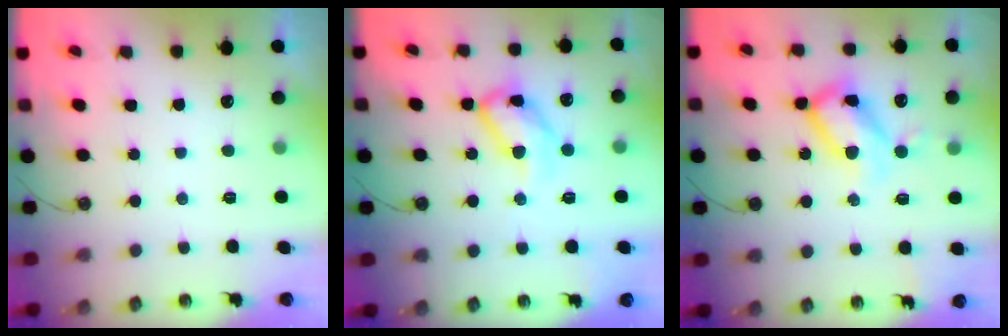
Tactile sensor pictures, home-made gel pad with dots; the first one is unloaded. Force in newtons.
{"total": 13.8, "press": 13.8, "slide": 0.7}
{"total": 15.2, "press": 15.2, "slide": 1.3}